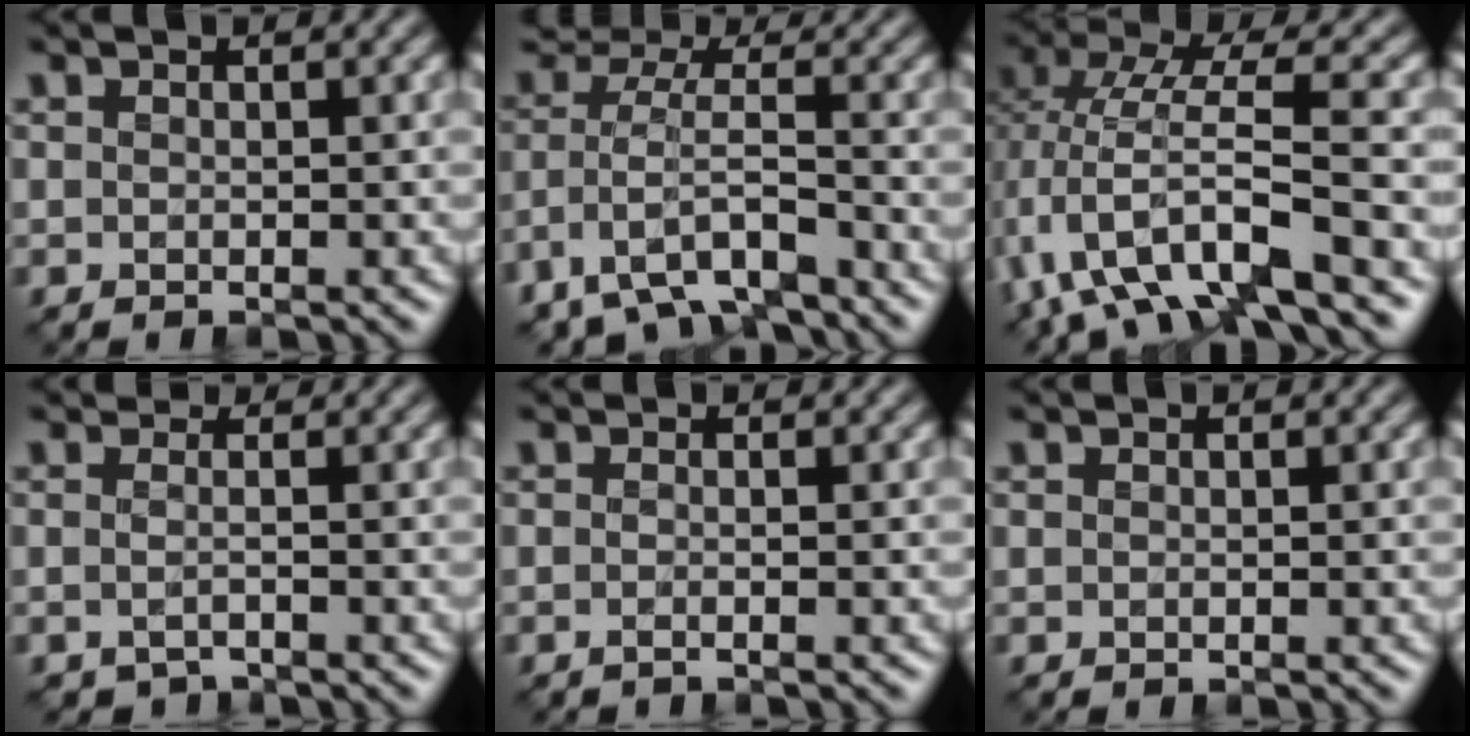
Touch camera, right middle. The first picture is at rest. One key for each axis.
{"total": 6.2, "fx": -4.6, "fy": 2.7, "fz": 3.1, "tx": -0.054, "ty": -0.005, "tz": -0.089}
{"total": 8.8, "fx": -3.9, "fy": 2.6, "fz": 7.4, "tx": -0.141, "ty": 0.015, "tz": -0.083}
{"total": 1.0, "fx": -0.8, "fy": 0.6, "fz": 0.4, "tx": -0.006, "ty": -0.005, "tz": -0.016}
{"total": 0.7, "fx": -0.3, "fy": 0.1, "fz": 0.7, "tx": -0.013, "ty": -0.010, "tz": -0.011}
{"total": 0.0}